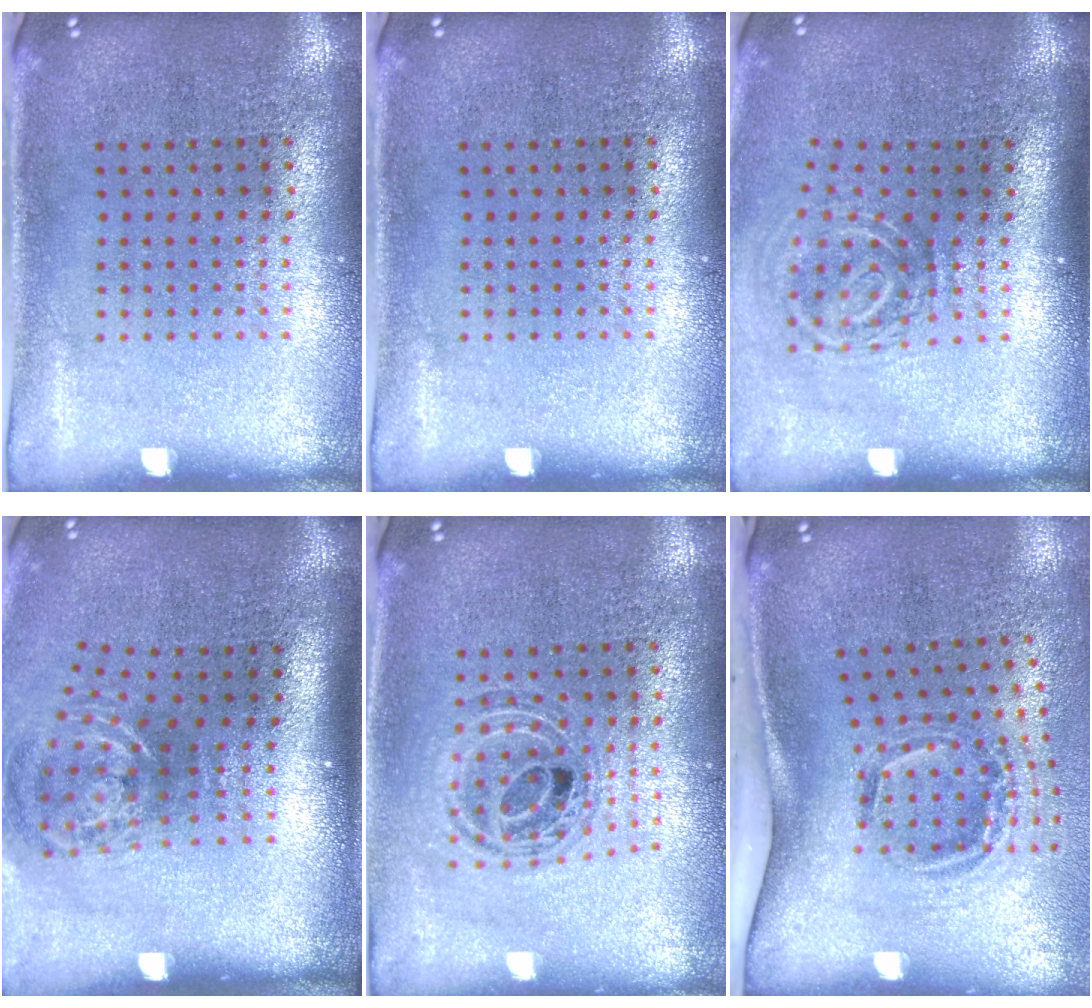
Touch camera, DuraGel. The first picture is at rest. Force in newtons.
{"total": 0.0}
{"total": 1.8, "press": 1.2, "slide": 1.3}
{"total": 1.8, "press": 1.2, "slide": 1.3}
{"total": 0.9, "press": 0.9, "slide": 0.2}
{"total": 2.1, "press": 1.2, "slide": 1.7}